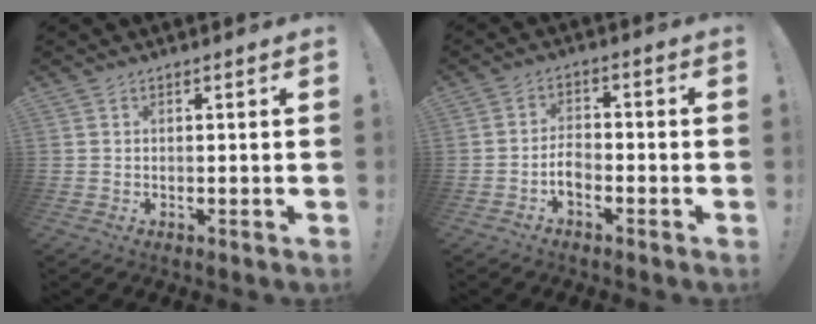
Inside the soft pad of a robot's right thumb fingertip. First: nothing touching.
{"total": 4.6, "force": [-2.5, 2.3, 3.0], "torque": [-0.058, 0.005, -0.045]}